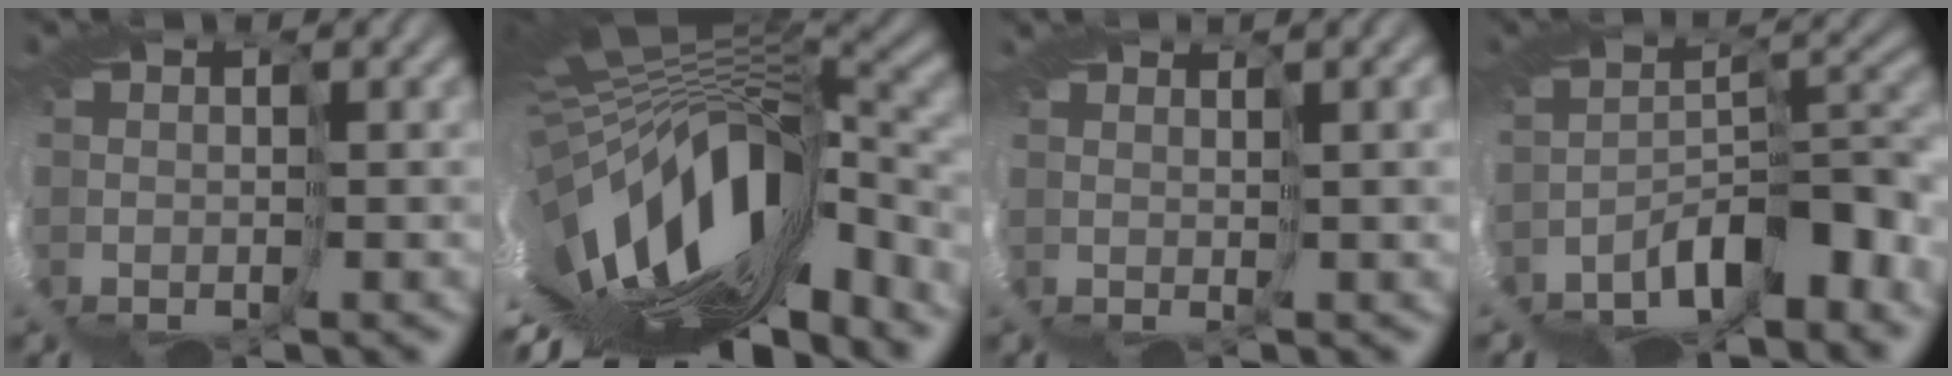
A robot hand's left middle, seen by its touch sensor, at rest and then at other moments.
{"total": 9.8, "force": [-3.9, 1.8, 8.9], "torque": [-0.167, -0.042, -0.050]}
{"total": 2.6, "force": [1.9, -1.9, 0.0], "torque": [0.004, 0.001, 0.038]}
{"total": 4.4, "force": [-3.9, -1.8, 1.0], "torque": [-0.018, 0.005, -0.069]}